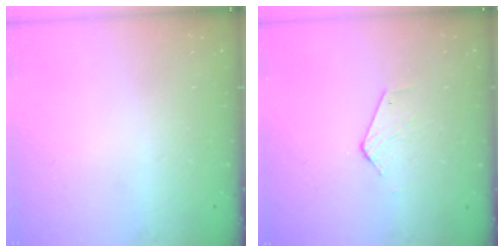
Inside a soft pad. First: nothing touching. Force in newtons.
{"total": 2.6, "press": 2.6, "slide": 0.1}